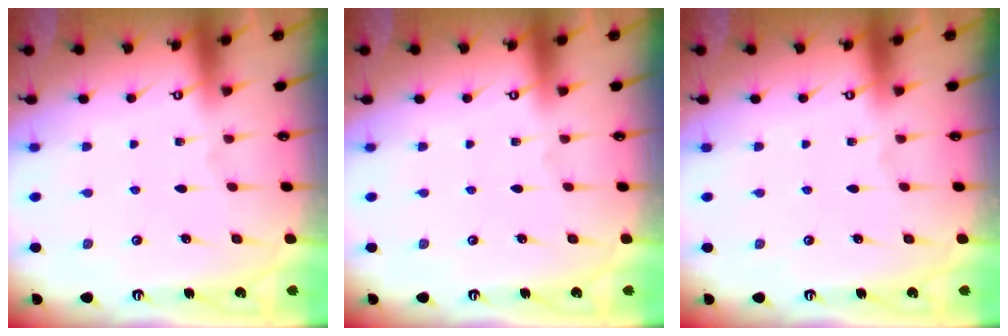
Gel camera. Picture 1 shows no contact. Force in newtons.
{"total": 0.0}
{"total": 0.0}